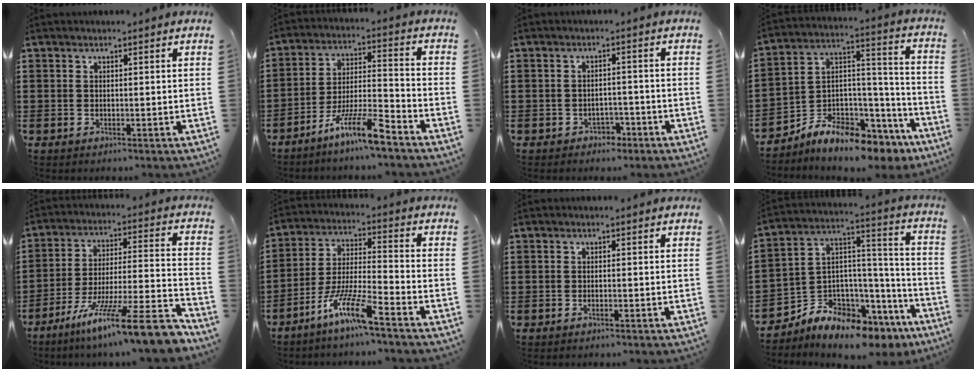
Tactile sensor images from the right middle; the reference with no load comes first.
{"total": 9.2, "force": [-7.1, 0.7, 5.8], "torque": [-0.115, 0.001, -0.138]}
{"total": 2.0, "force": [-1.7, 1.1, 0.2], "torque": [-0.013, 0.000, -0.039]}
{"total": 7.8, "force": [-7.1, 2.3, 2.1], "torque": [-0.046, 0.004, -0.140]}
{"total": 14.9, "force": [-11.0, 0.7, 10.0], "torque": [-0.151, 0.029, -0.192]}
{"total": 9.5, "force": [-7.0, 0.7, 6.4], "torque": [-0.134, -0.007, -0.138]}
{"total": 0.6, "force": [-0.5, 0.1, 0.3], "torque": [-0.008, -0.001, -0.009]}
{"total": 7.3, "force": [-7.0, 2.2, 0.4], "torque": [-0.027, -0.009, -0.141]}